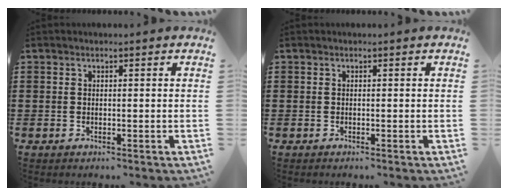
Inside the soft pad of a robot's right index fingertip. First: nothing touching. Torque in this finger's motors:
{"motor_torque": [-0.05, -0.08, -0.03, -0.02]}